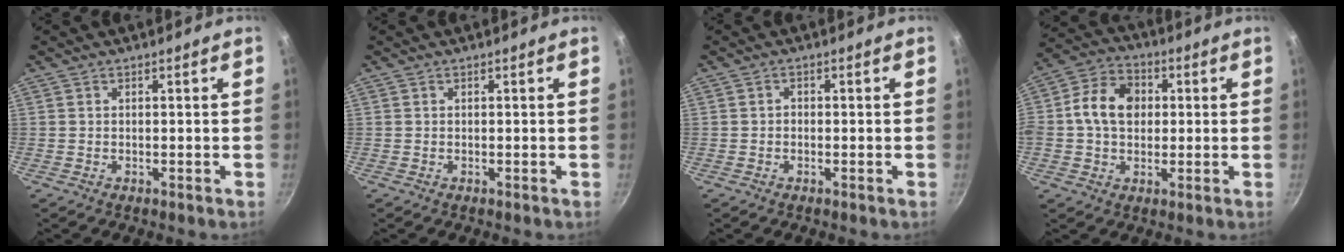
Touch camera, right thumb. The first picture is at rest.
{"total": 0.0}
{"total": 0.9, "force": [-0.2, 0.8, 0.5], "torque": [-0.007, 0.005, -0.005]}
{"total": 11.1, "force": [1.0, 8.6, 7.0], "torque": [-0.101, 0.015, 0.000]}